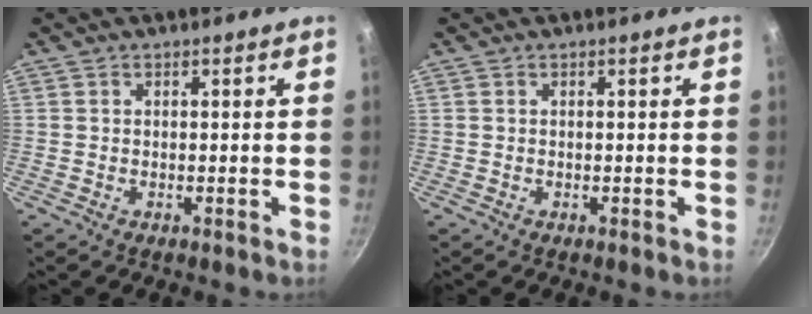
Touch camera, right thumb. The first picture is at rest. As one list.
[{"total": 0.0}]